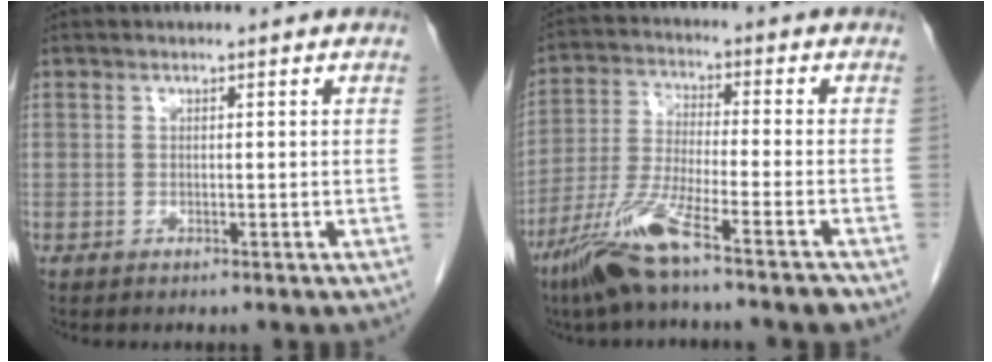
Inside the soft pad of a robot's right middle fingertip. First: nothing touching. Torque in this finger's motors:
{"motor_torque": [1.15, -0.99, 0.32, 0.08]}